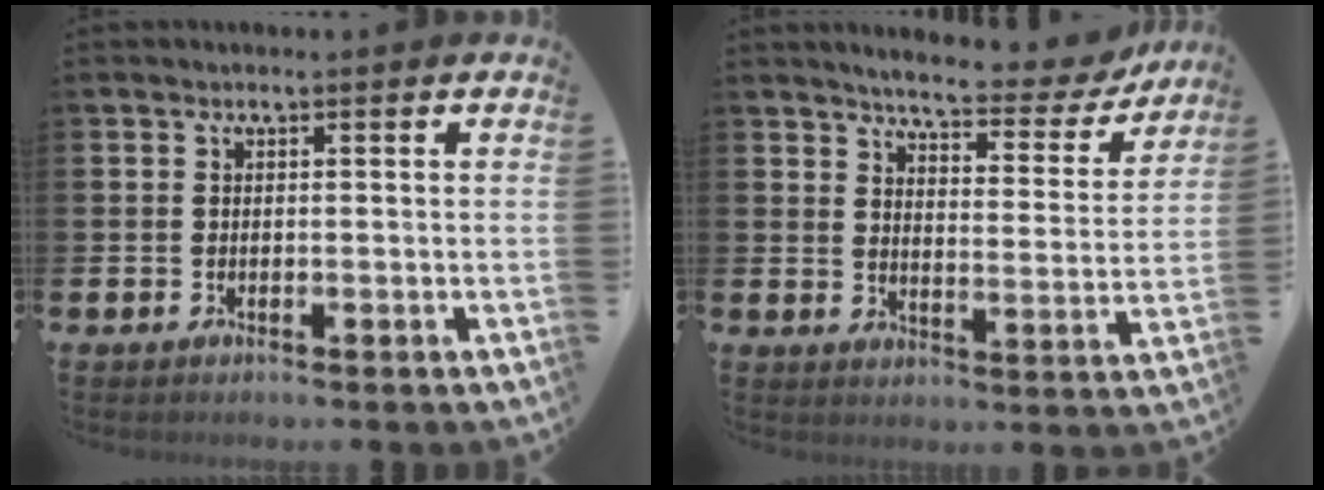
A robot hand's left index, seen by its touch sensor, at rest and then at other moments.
{"total": 5.2, "force": [4.9, 0.9, 1.6], "torque": [-0.036, -0.041, 0.075]}